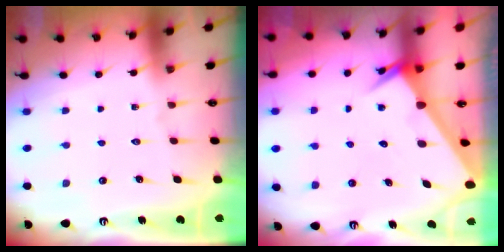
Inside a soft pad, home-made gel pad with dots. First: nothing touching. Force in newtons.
{"total": 3.2, "press": 3.2, "slide": 0.1}